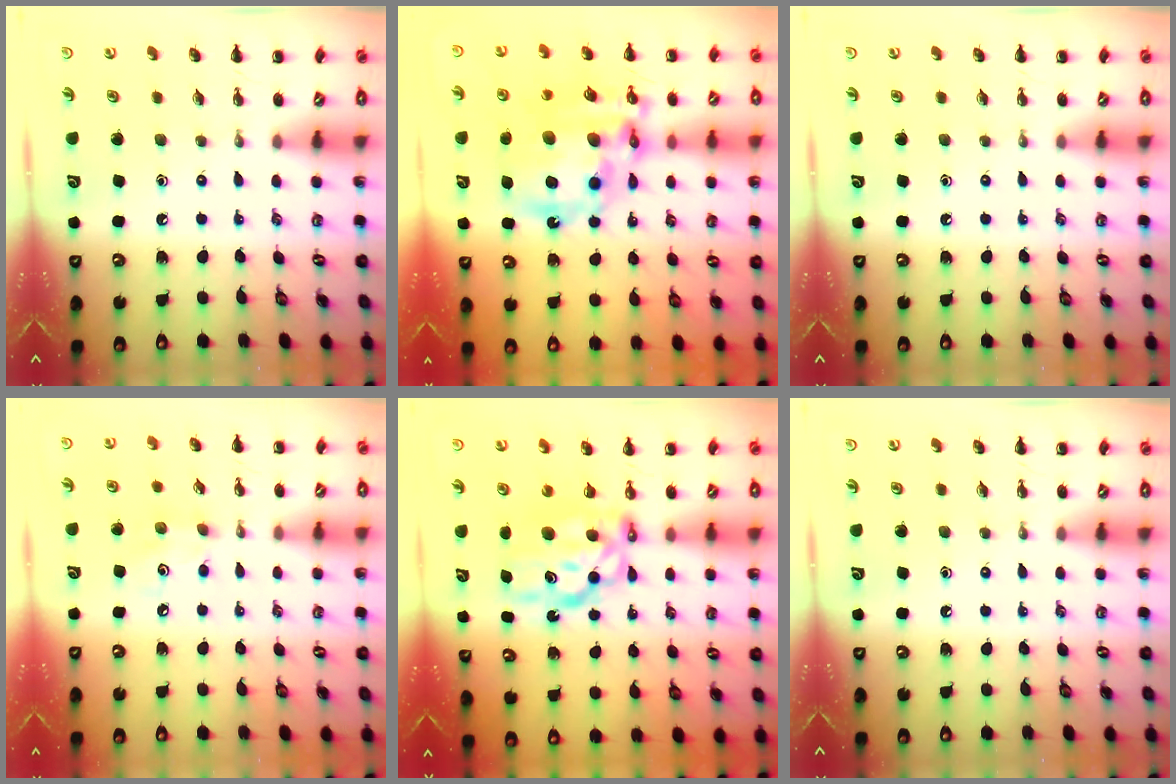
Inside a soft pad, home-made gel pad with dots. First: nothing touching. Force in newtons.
{"total": 19.7, "press": 19.1, "slide": 4.8}
{"total": 0.0}
{"total": 3.8, "press": 3.7, "slide": 0.7}
{"total": 8.3, "press": 8.2, "slide": 1.6}
{"total": 0.0}